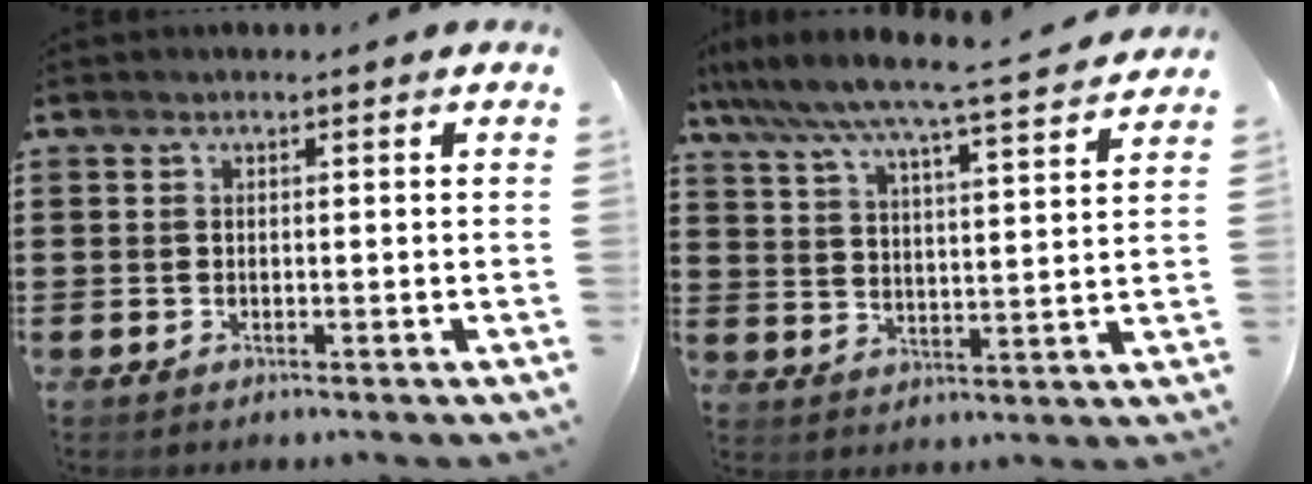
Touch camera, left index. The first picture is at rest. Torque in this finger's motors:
{"motor_torque": [2.14, 0.00, 0.33, 0.21]}